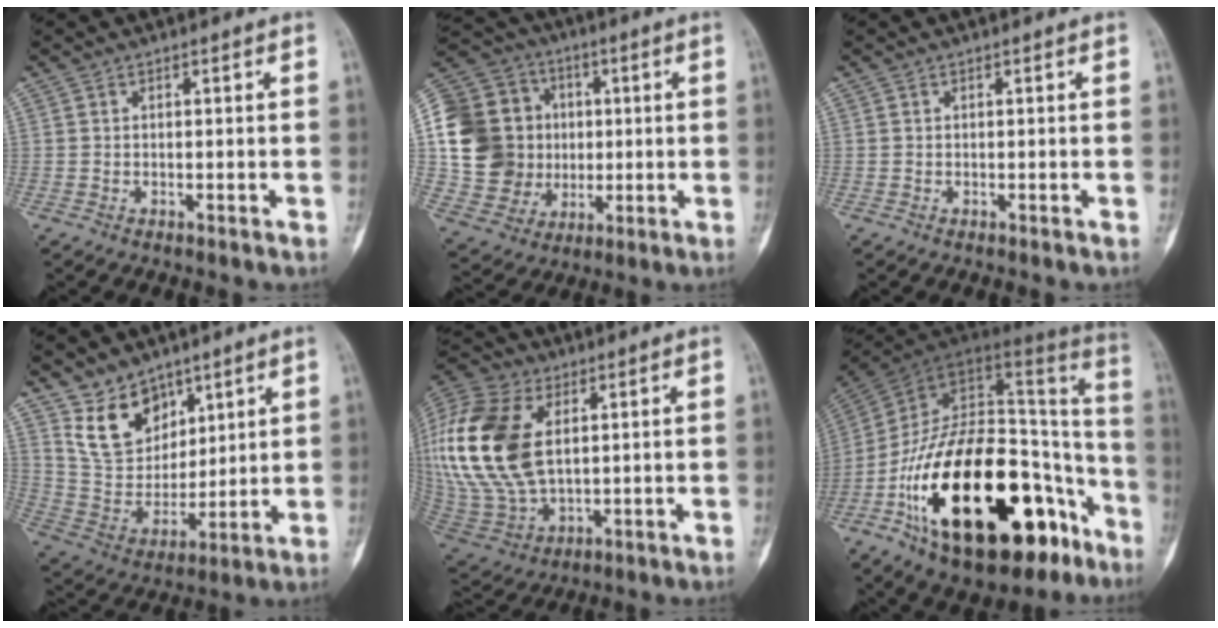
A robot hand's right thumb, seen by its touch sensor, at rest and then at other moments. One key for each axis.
{"total": 22.4, "fx": 2.1, "fy": 19.9, "fz": 10.2, "tx": -0.175, "ty": 0.032, "tz": 0.055}
{"total": 0.0}
{"total": 12.4, "fx": 8.3, "fy": 7.9, "fz": 4.8, "tx": -0.054, "ty": -0.056, "tz": 0.172}
{"total": 26.3, "fx": 5.5, "fy": 16.1, "fz": 20.1, "tx": -0.460, "ty": -0.007, "tz": 0.109}
{"total": 40.1, "fx": -16.8, "fy": 19.5, "fz": 30.7, "tx": -0.448, "ty": 0.067, "tz": -0.259}